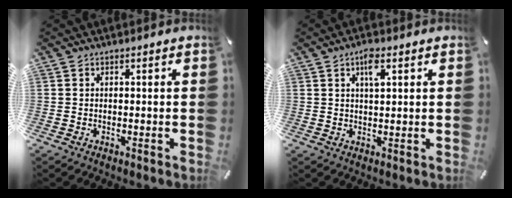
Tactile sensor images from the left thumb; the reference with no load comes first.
{"total": 4.1, "force": [1.9, 1.4, 3.3], "torque": [-0.064, 0.004, 0.028]}